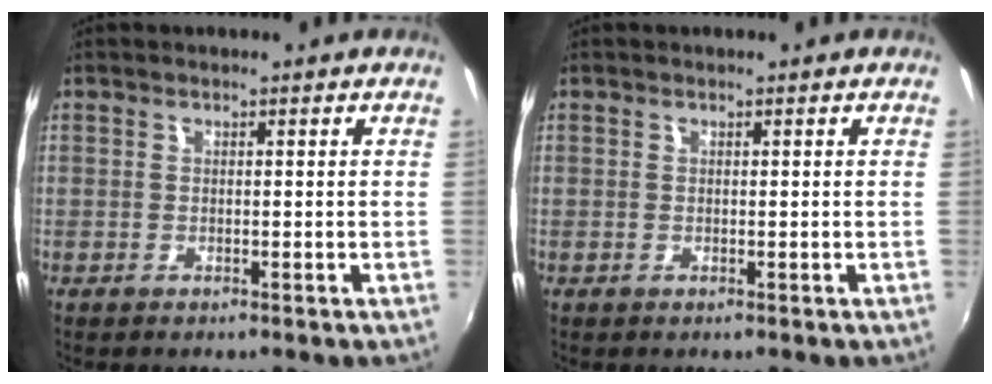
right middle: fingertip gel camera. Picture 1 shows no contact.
{"total": 0.0}